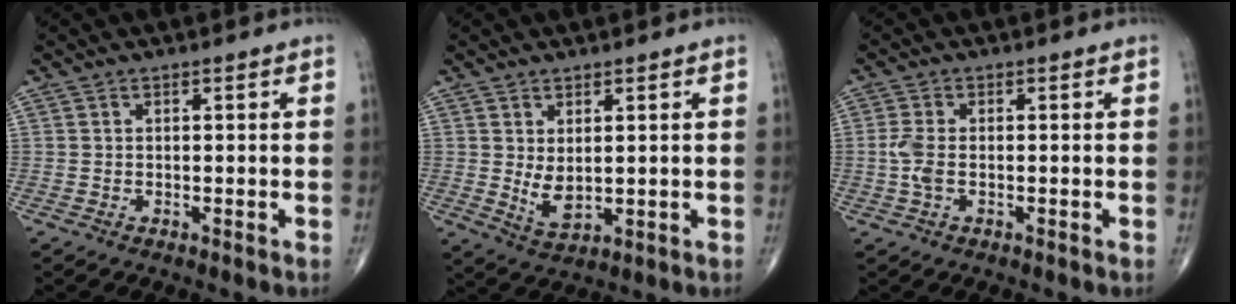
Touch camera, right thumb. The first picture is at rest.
{"total": 4.5, "force": [0.8, 2.4, 3.8], "torque": [-0.063, -0.015, 0.026]}
{"total": 3.3, "force": [-0.5, 1.6, 2.8], "torque": [-0.073, 0.002, -0.013]}